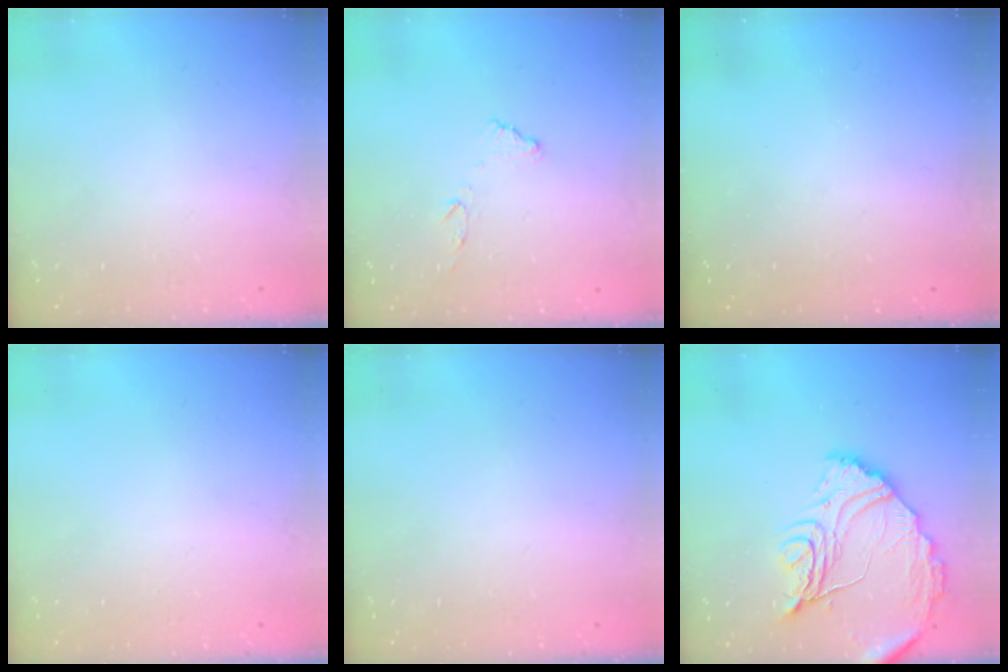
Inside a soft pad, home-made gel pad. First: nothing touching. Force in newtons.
{"total": 8.7, "press": 8.7, "slide": 0.5}
{"total": 3.1, "press": 3.1, "slide": 0.1}
{"total": 0.0}
{"total": 0.0}
{"total": 16.8, "press": 16.7, "slide": 1.5}